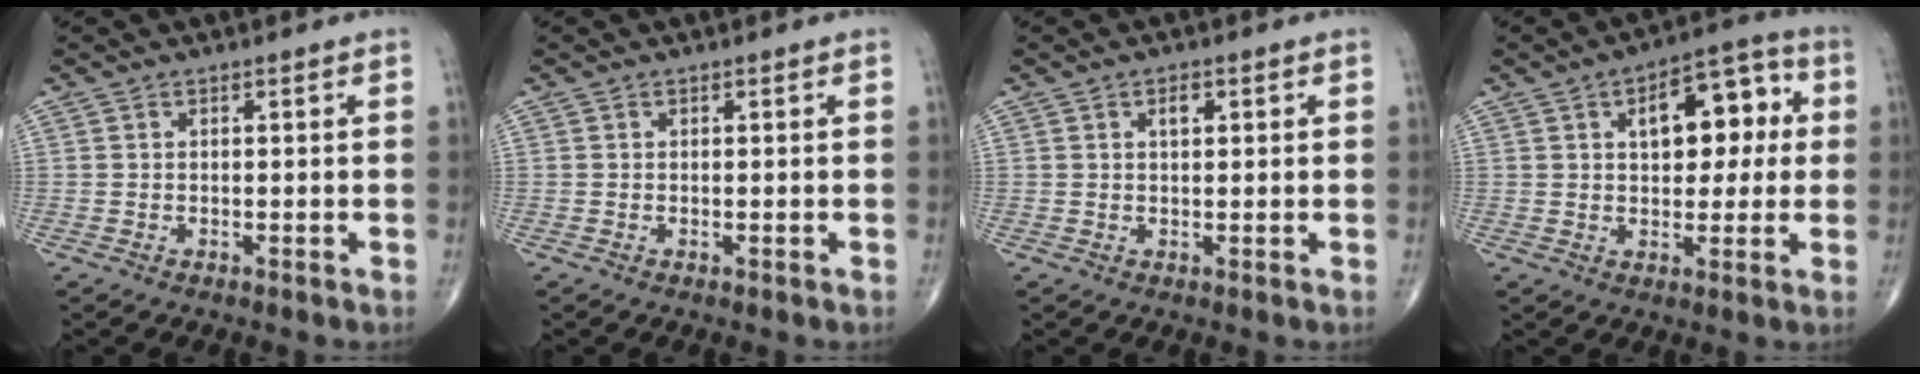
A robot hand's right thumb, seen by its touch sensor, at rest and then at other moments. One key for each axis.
{"total": 0.0}
{"total": 2.1, "fx": 0.9, "fy": 1.0, "fz": 1.6, "tx": -0.023, "ty": -0.002, "tz": 0.013}
{"total": 12.2, "fx": 2.9, "fy": 6.6, "fz": 9.8, "tx": -0.100, "ty": 0.021, "tz": 0.037}